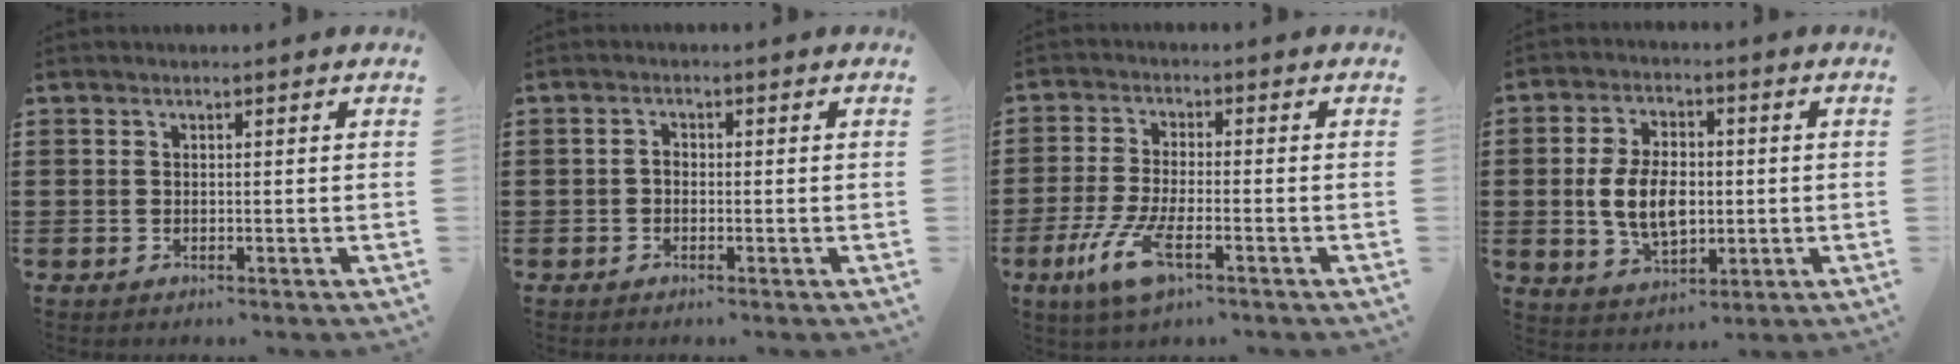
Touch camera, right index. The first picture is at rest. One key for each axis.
{"total": 1.3, "fx": -0.4, "fy": 0.8, "fz": 0.9, "tx": -0.019, "ty": 0.002, "tz": -0.008}
{"total": 7.9, "fx": -3.6, "fy": 2.1, "fz": 6.7, "tx": -0.160, "ty": -0.019, "tz": -0.069}
{"total": 8.2, "fx": -0.4, "fy": 5.1, "fz": 6.5, "tx": -0.134, "ty": 0.005, "tz": -0.011}